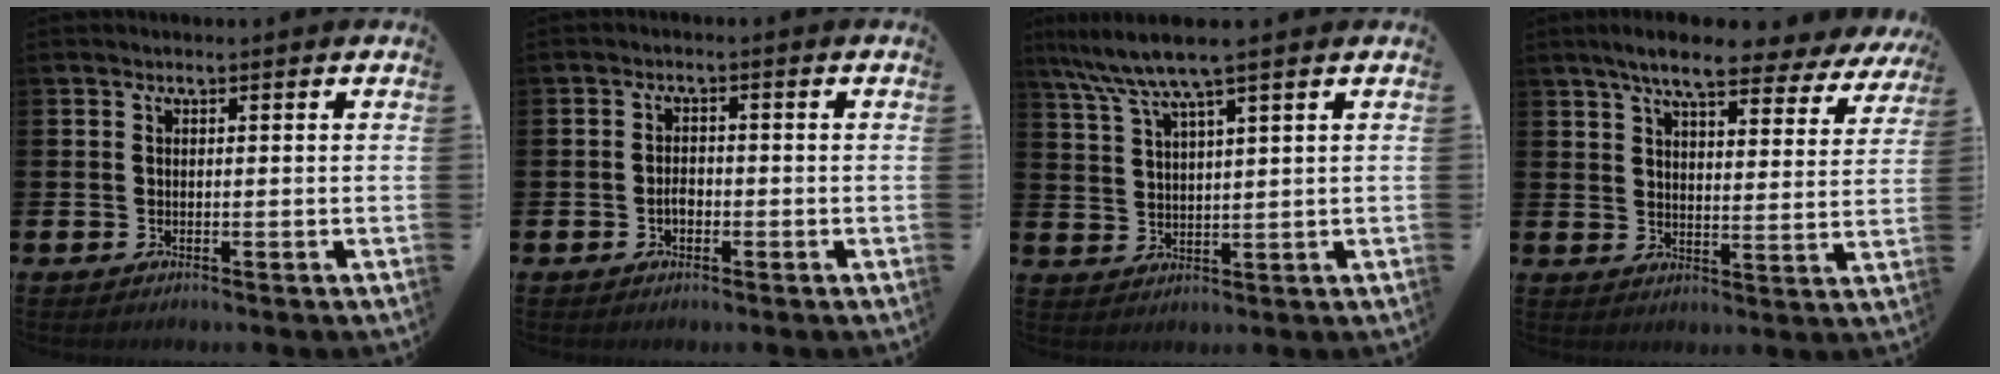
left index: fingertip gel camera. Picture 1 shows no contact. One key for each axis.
{"total": 1.8, "fx": -0.6, "fy": 1.2, "fz": 1.3, "tx": -0.016, "ty": 0.001, "tz": -0.014}
{"total": 6.8, "fx": 5.4, "fy": 0.1, "fz": 4.1, "tx": -0.097, "ty": -0.016, "tz": 0.096}
{"total": 8.1, "fx": 7.1, "fy": 1.4, "fz": 3.7, "tx": -0.084, "ty": -0.033, "tz": 0.121}